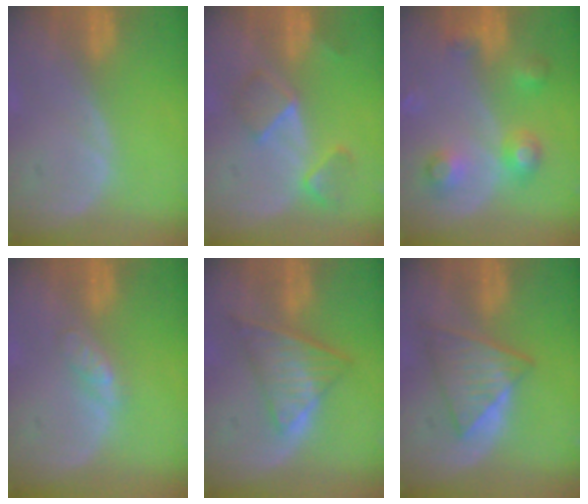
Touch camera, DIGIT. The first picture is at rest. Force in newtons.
{"total": 5.4, "press": 5.1, "slide": 2.0}
{"total": 5.9, "press": 5.8, "slide": 0.4}
{"total": 2.7, "press": 2.7, "slide": 0.3}
{"total": 7.5, "press": 6.3, "slide": 4.0}
{"total": 6.1, "press": 6.1, "slide": 0.3}